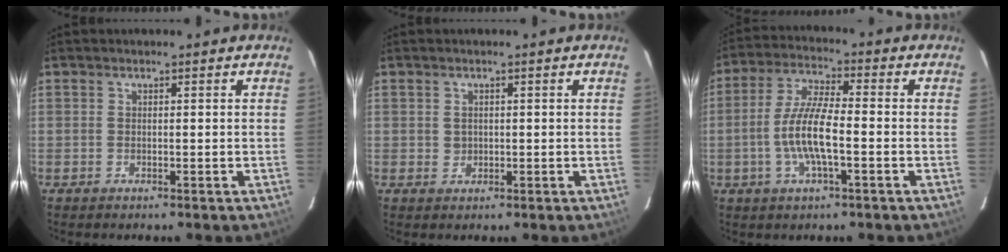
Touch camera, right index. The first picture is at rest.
{"total": 1.4, "force": [0.3, 1.3, 0.3], "torque": [0.000, 0.003, 0.005]}
{"total": 9.8, "force": [-2.4, 2.1, 9.2], "torque": [-0.189, 0.000, -0.048]}